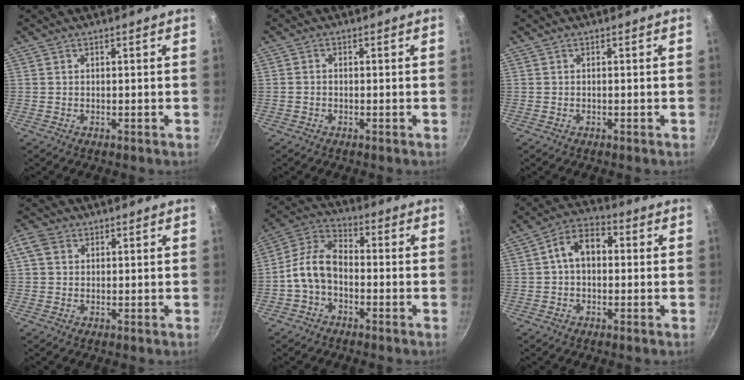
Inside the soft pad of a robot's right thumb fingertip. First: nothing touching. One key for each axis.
{"total": 1.0, "fx": -0.4, "fy": 0.7, "fz": 0.5, "tx": -0.010, "ty": 0.006, "tz": -0.009}
{"total": 0.0}
{"total": 4.1, "fx": 1.3, "fy": 3.3, "fz": 2.1, "tx": -0.037, "ty": 0.004, "tz": 0.015}
{"total": 9.7, "fx": -2.3, "fy": 6.3, "fz": 6.9, "tx": -0.124, "ty": 0.045, "tz": -0.061}
{"total": 8.3, "fx": 0.7, "fy": 5.6, "fz": 6.0, "tx": -0.071, "ty": 0.028, "tz": -0.003}